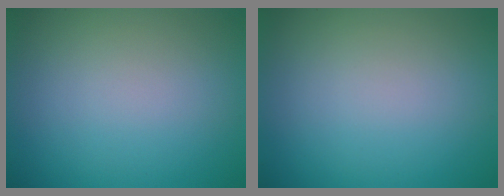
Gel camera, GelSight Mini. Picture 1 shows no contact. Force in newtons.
{"total": 0.0}